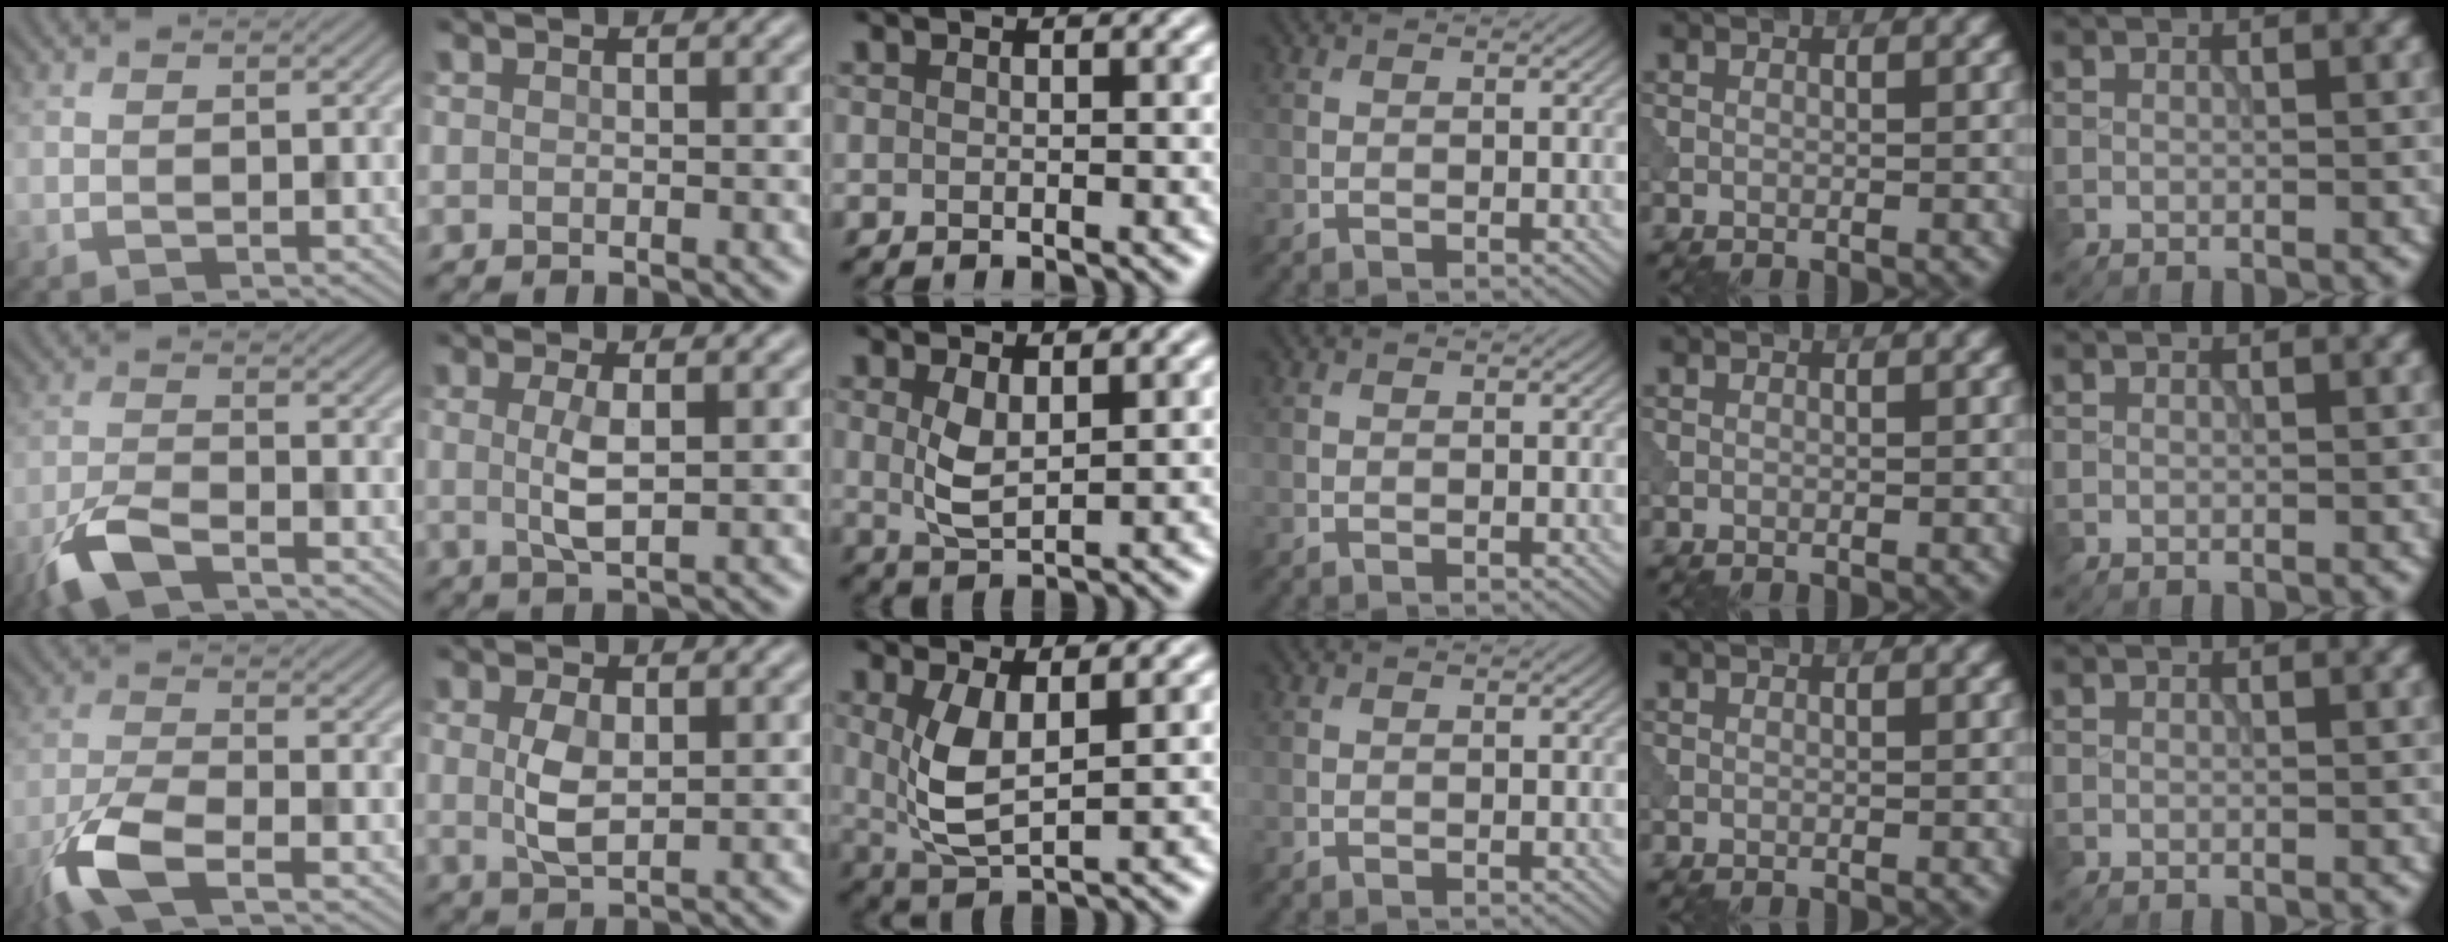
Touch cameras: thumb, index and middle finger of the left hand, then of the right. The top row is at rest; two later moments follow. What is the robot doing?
{"motion": "wipe", "object": "makeup brush"}